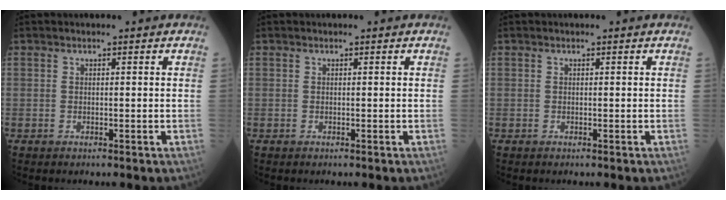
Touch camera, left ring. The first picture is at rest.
{"total": 0.0}
{"total": 0.0}